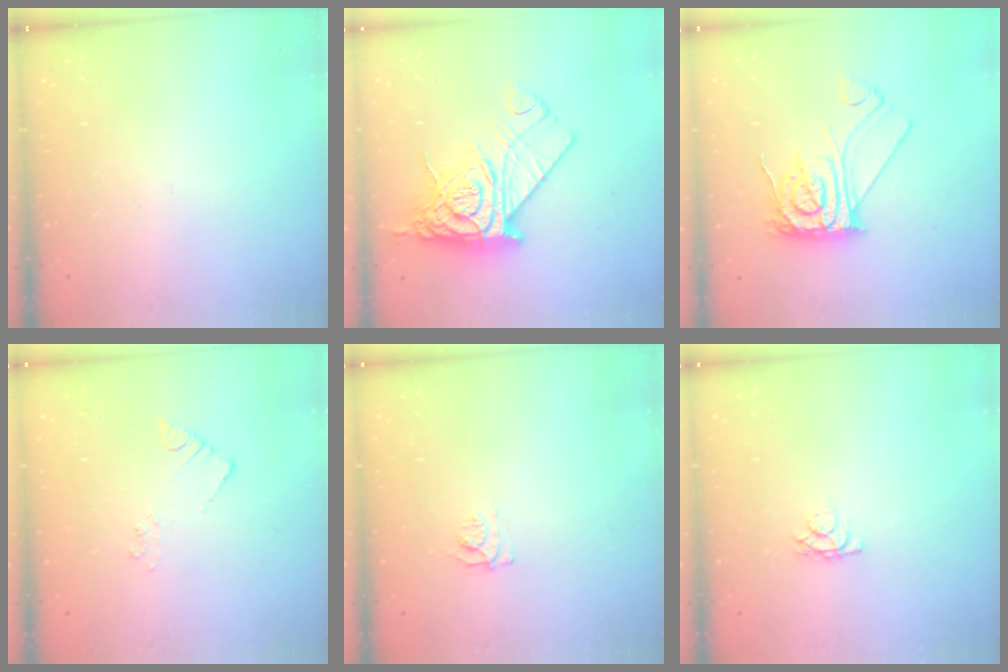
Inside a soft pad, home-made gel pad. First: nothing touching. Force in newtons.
{"total": 16.9, "press": 16.8, "slide": 1.7}
{"total": 11.8, "press": 11.8, "slide": 1.2}
{"total": 2.2, "press": 2.2, "slide": 0.1}
{"total": 6.2, "press": 6.1, "slide": 0.7}
{"total": 4.2, "press": 4.2, "slide": 0.5}